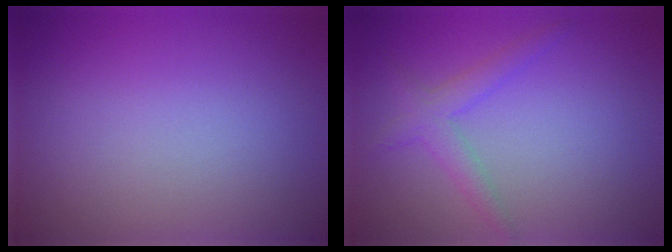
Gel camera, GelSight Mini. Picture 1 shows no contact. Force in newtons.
{"total": 2.3, "press": 2.3, "slide": 0.1}